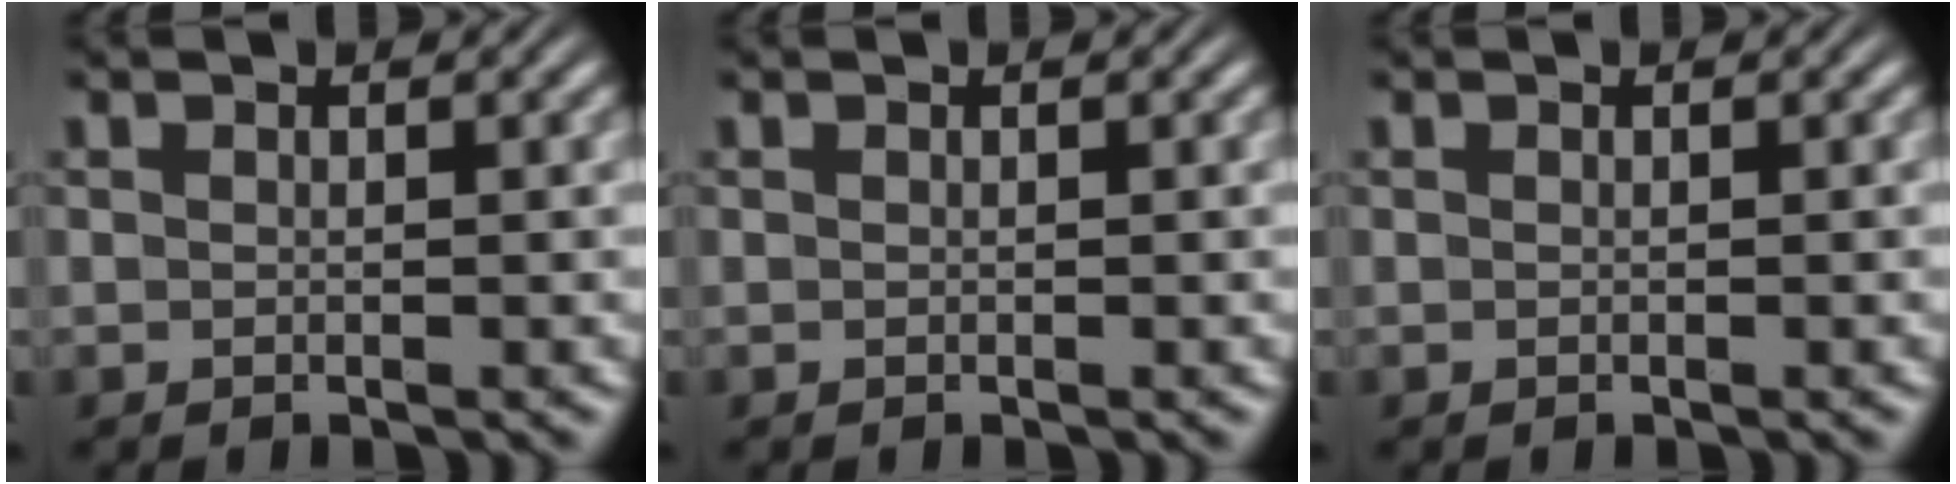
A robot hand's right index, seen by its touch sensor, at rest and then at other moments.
{"total": 0.0}
{"total": 0.0}